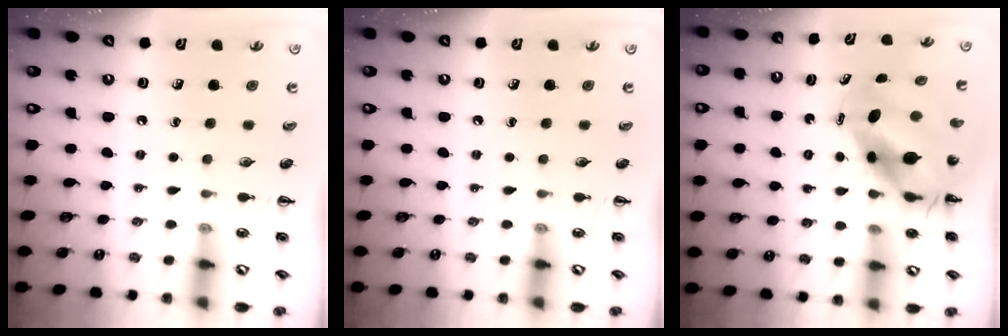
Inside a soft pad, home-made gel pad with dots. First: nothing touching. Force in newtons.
{"total": 0.0}
{"total": 7.9, "press": 7.6, "slide": 2.3}